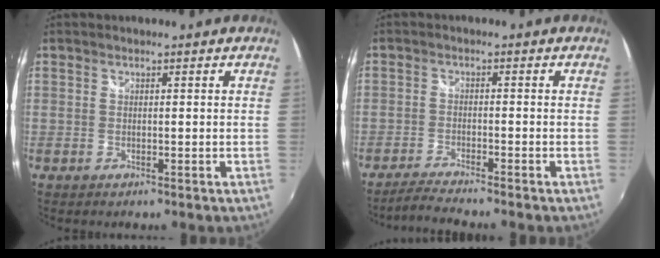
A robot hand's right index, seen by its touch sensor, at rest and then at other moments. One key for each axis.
{"total": 4.1, "fx": -3.8, "fy": -0.9, "fz": 1.4, "tx": -0.049, "ty": -0.008, "tz": -0.076}